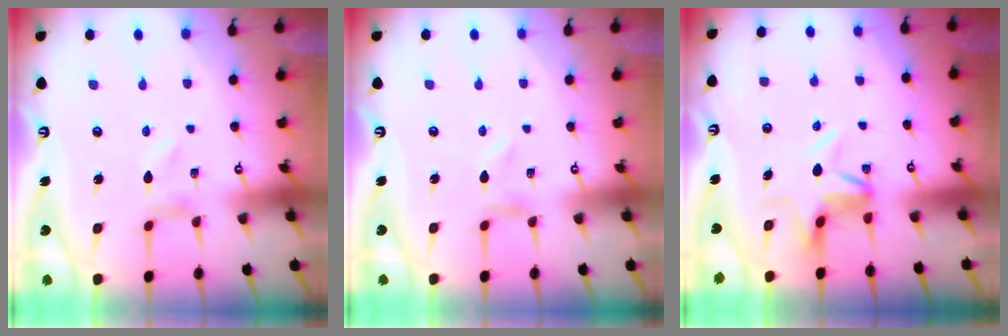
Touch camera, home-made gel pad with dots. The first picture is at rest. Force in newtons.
{"total": 0.0}
{"total": 6.6, "press": 6.3, "slide": 2.1}